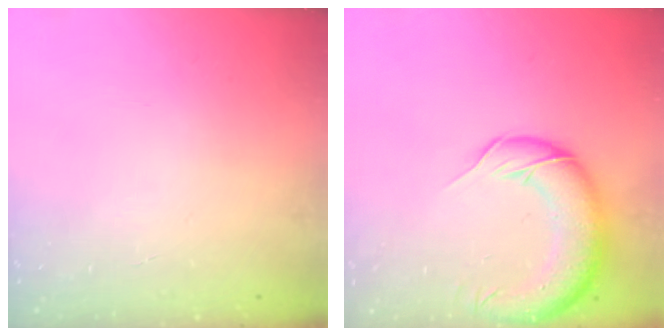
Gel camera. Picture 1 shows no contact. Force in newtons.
{"total": 13.7, "press": 13.3, "slide": 3.1}